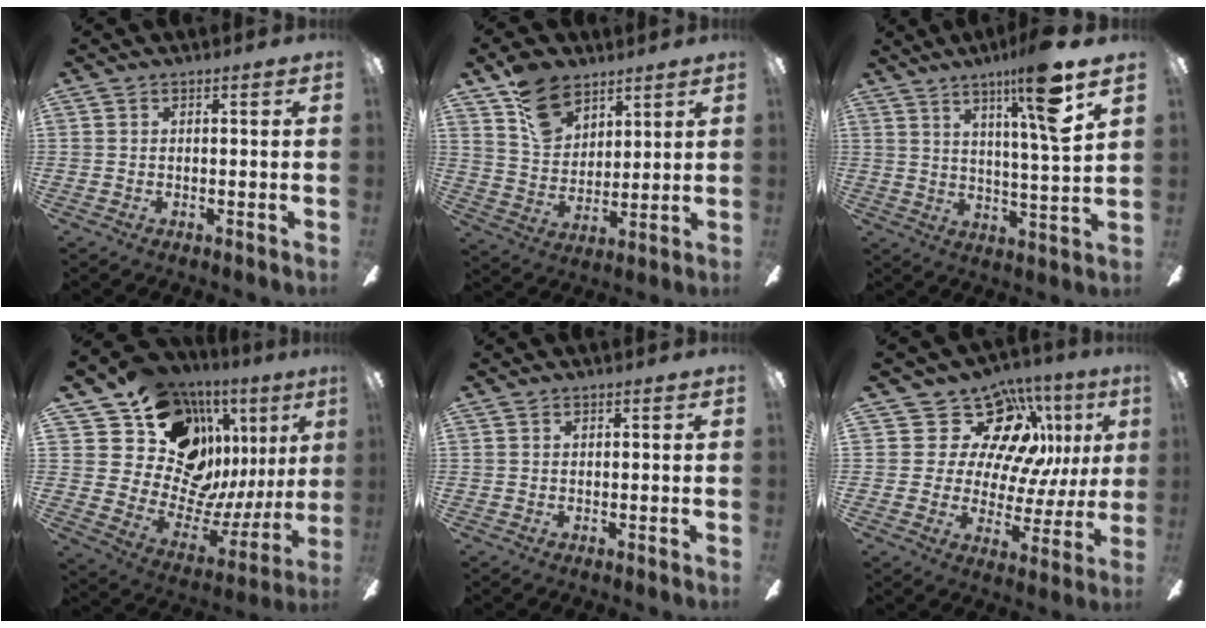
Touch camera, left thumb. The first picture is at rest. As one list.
[{"total": 12.8, "force": [8.4, 8.1, 5.1], "torque": [-0.092, -0.036, 0.163]}, {"total": 14.6, "force": [8.5, 1.2, 11.8], "torque": [-0.194, -0.037, 0.123]}, {"total": 16.9, "force": [10.7, 11.6, 6.1], "torque": [-0.104, -0.102, 0.222]}, {"total": 0.0}, {"total": 18.0, "force": [9.5, 11.6, 10.0], "torque": [-0.178, -0.053, 0.182]}]